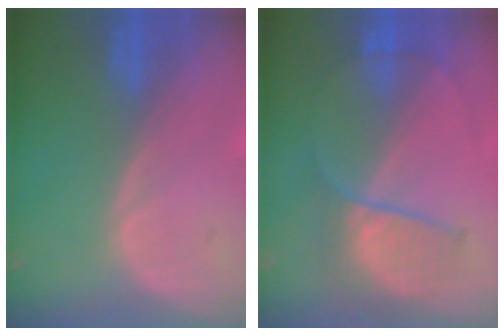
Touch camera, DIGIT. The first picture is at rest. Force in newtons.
{"total": 6.1, "press": 6.0, "slide": 1.1}